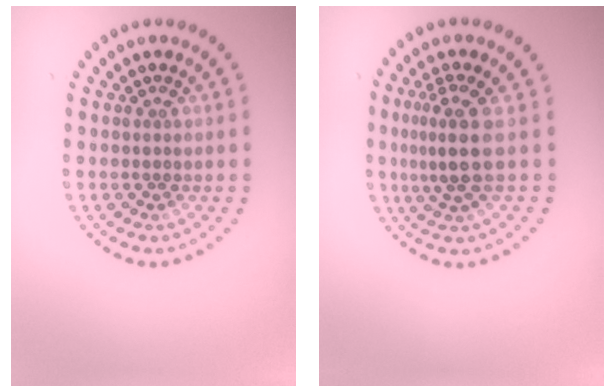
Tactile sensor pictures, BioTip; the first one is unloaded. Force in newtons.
{"total": 3.2, "press": 2.4, "slide": 2.1}